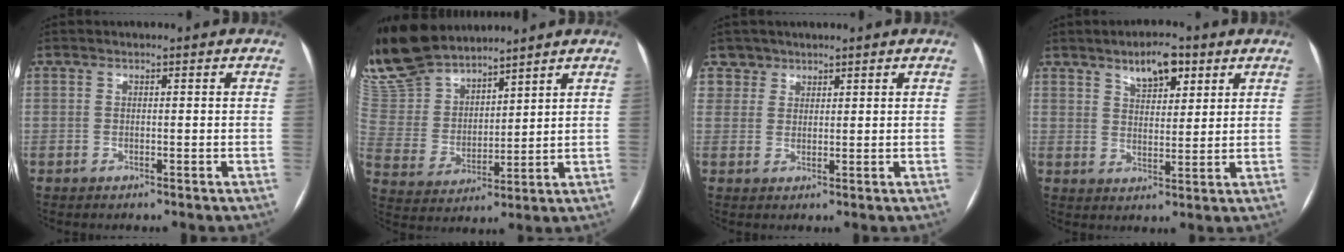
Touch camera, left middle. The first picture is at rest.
{"total": 13.7, "force": [13.1, 2.3, 3.4], "torque": [-0.096, 0.005, 0.277]}
{"total": 2.8, "force": [1.9, 1.9, -0.7], "torque": [0.024, 0.003, 0.031]}
{"total": 6.4, "force": [4.0, 2.7, 4.2], "torque": [-0.067, 0.007, 0.065]}